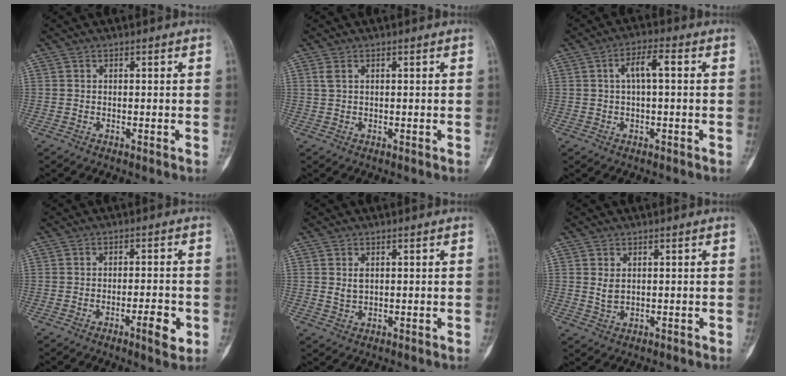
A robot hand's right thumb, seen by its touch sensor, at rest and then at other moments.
{"total": 1.1, "force": [0.5, 0.4, 0.8], "torque": [-0.024, 0.009, 0.015]}
{"total": 4.9, "force": [0.7, 1.6, 4.6], "torque": [-0.089, 0.017, 0.009]}
{"total": 5.4, "force": [-2.1, 1.4, 4.8], "torque": [-0.067, 0.007, -0.029]}
{"total": 3.2, "force": [0.9, 2.3, 1.9], "torque": [-0.024, -0.009, 0.022]}
{"total": 2.3, "force": [0.6, 1.4, 1.6], "torque": [-0.025, -0.005, 0.015]}